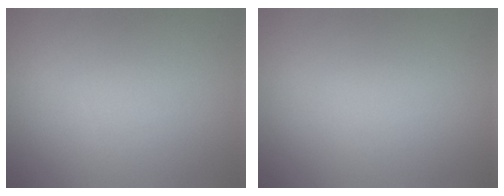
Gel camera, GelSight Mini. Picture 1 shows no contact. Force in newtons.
{"total": 0.0}